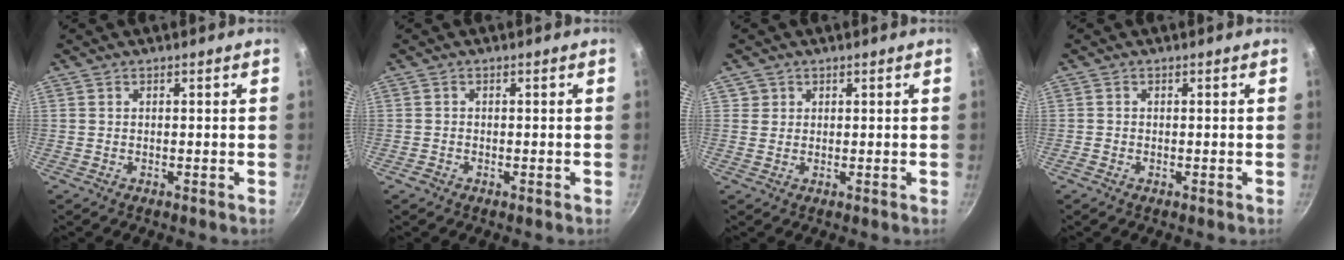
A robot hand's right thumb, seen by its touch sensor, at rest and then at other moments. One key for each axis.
{"total": 0.8, "fx": -0.4, "fy": 0.6, "fz": 0.2, "tx": -0.003, "ty": 0.002, "tz": -0.009}
{"total": 1.7, "fx": 0.6, "fy": 1.6, "fz": 0.2, "tx": 0.012, "ty": 0.007, "tz": 0.007}
{"total": 0.6, "fx": -0.3, "fy": 0.5, "fz": 0.2, "tx": -0.003, "ty": 0.000, "tz": -0.008}